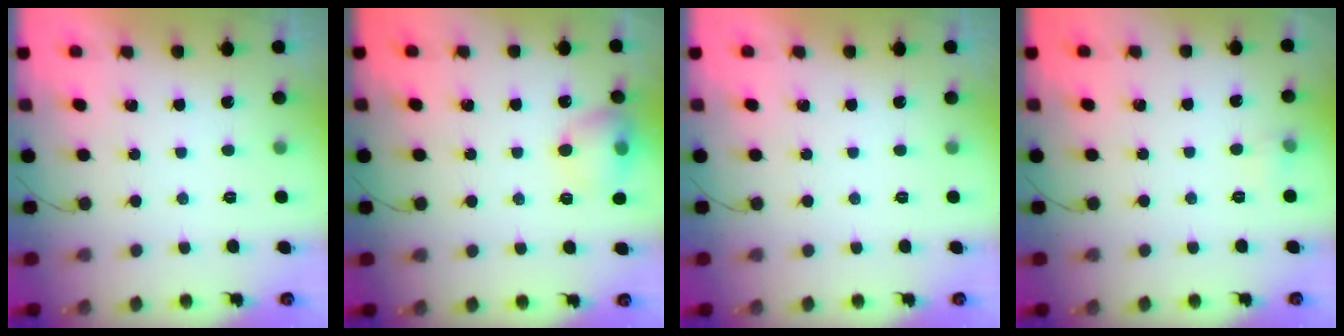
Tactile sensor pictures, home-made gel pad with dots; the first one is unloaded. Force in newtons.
{"total": 10.0, "press": 9.9, "slide": 1.4}
{"total": 0.0}
{"total": 4.1, "press": 3.9, "slide": 1.2}